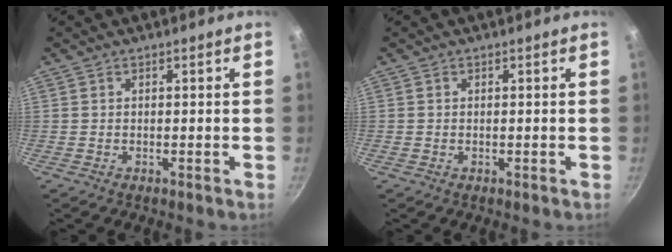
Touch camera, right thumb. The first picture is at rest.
{"total": 0.0}